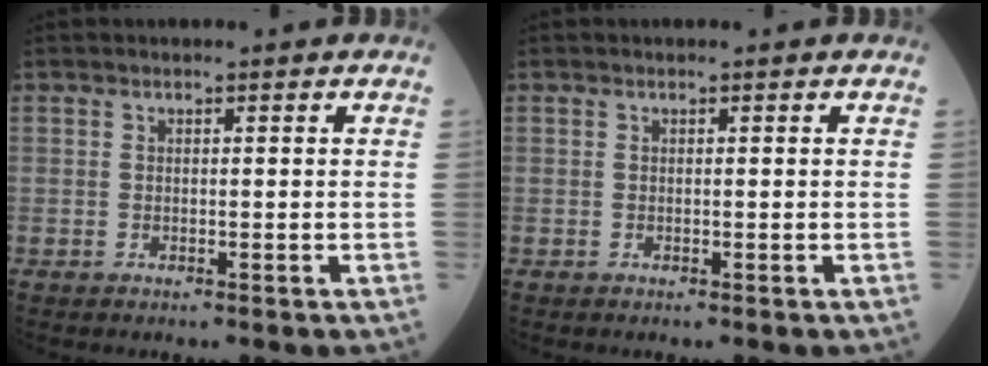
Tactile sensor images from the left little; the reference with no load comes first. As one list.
[{"total": 0.0}]